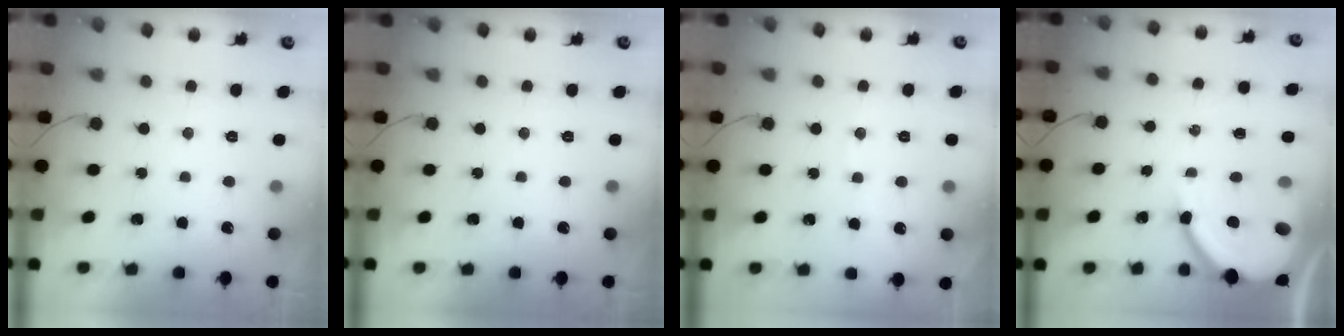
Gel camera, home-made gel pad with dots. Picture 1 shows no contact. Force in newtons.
{"total": 0.0}
{"total": 2.6, "press": 2.6, "slide": 0.3}
{"total": 9.6, "press": 9.5, "slide": 1.1}